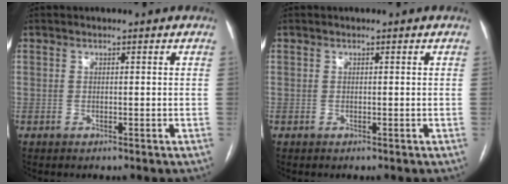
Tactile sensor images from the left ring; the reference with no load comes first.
{"total": 0.0}